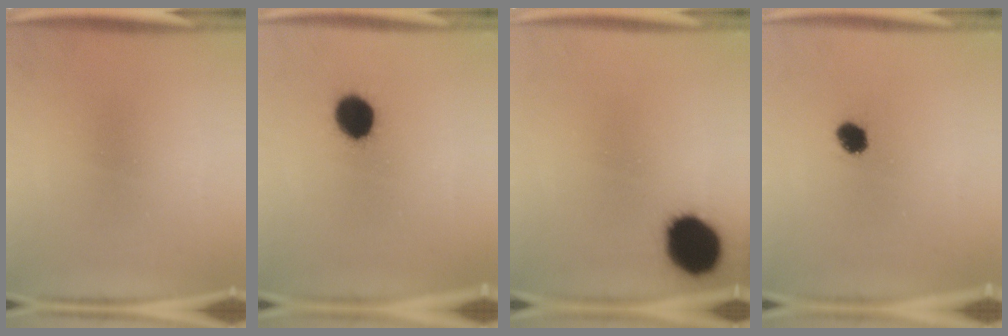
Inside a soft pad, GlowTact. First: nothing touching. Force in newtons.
{"total": 8.9}
{"total": 13.4}
{"total": 2.6}